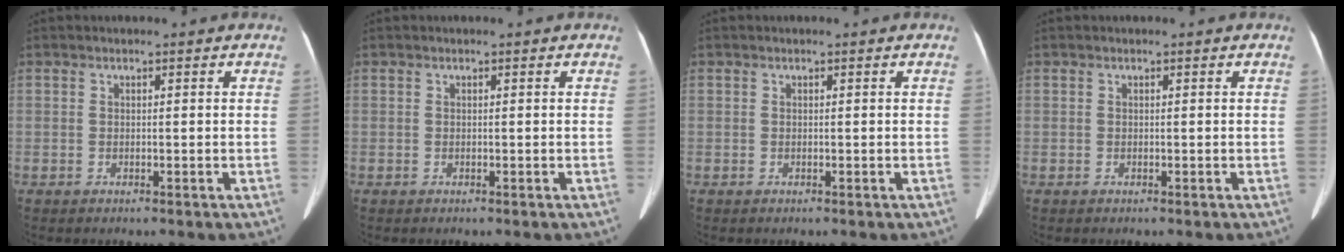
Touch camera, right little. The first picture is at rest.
{"total": 0.0}
{"total": 0.0}
{"total": 0.0}